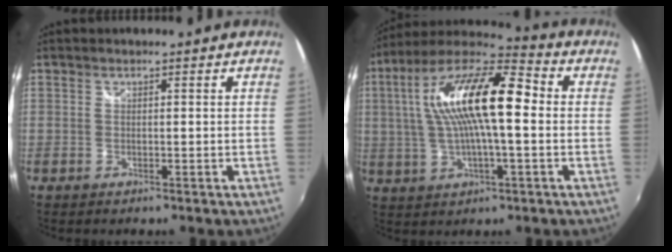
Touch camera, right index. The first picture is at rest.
{"total": 19.0, "force": [2.2, 5.5, 18.1], "torque": [-0.333, 0.023, 0.024]}